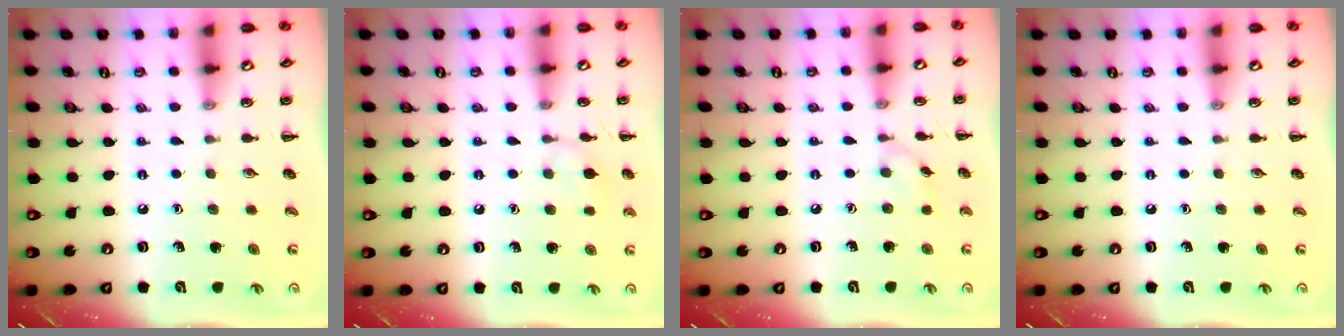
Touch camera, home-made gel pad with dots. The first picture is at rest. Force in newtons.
{"total": 6.3, "press": 6.0, "slide": 2.1}
{"total": 3.4, "press": 3.2, "slide": 1.1}
{"total": 0.0}